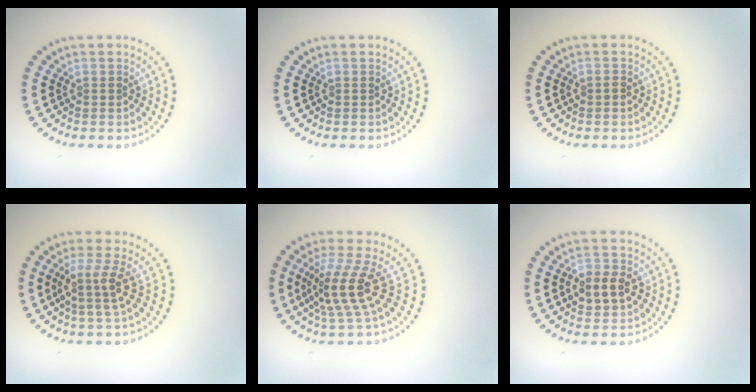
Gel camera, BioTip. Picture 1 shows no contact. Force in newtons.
{"total": 0.0}
{"total": 0.8, "press": 0.8, "slide": 0.1}
{"total": 2.8, "press": 2.2, "slide": 1.8}
{"total": 4.3, "press": 3.1, "slide": 3.0}
{"total": 2.9, "press": 2.9, "slide": 0.3}